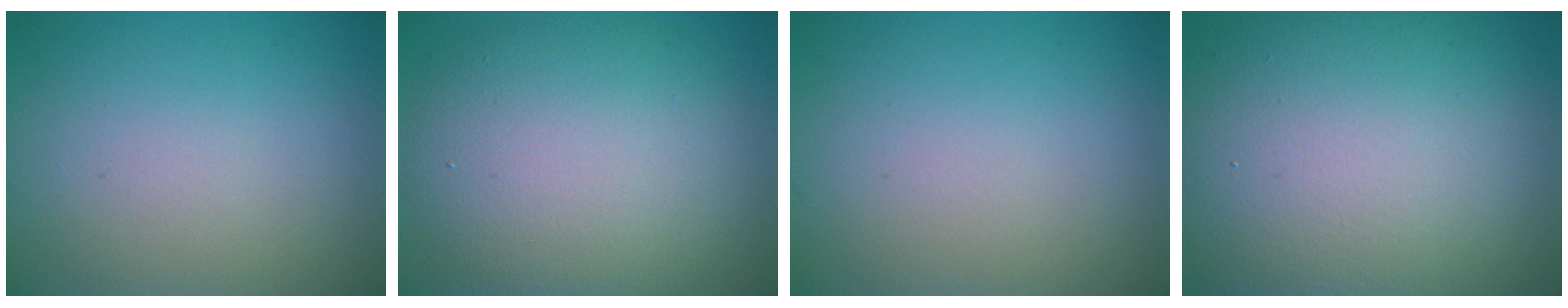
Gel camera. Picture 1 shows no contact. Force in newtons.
{"total": 10.7, "press": 10.7, "slide": 0.8}
{"total": 0.0}
{"total": 17.0, "press": 16.9, "slide": 1.3}